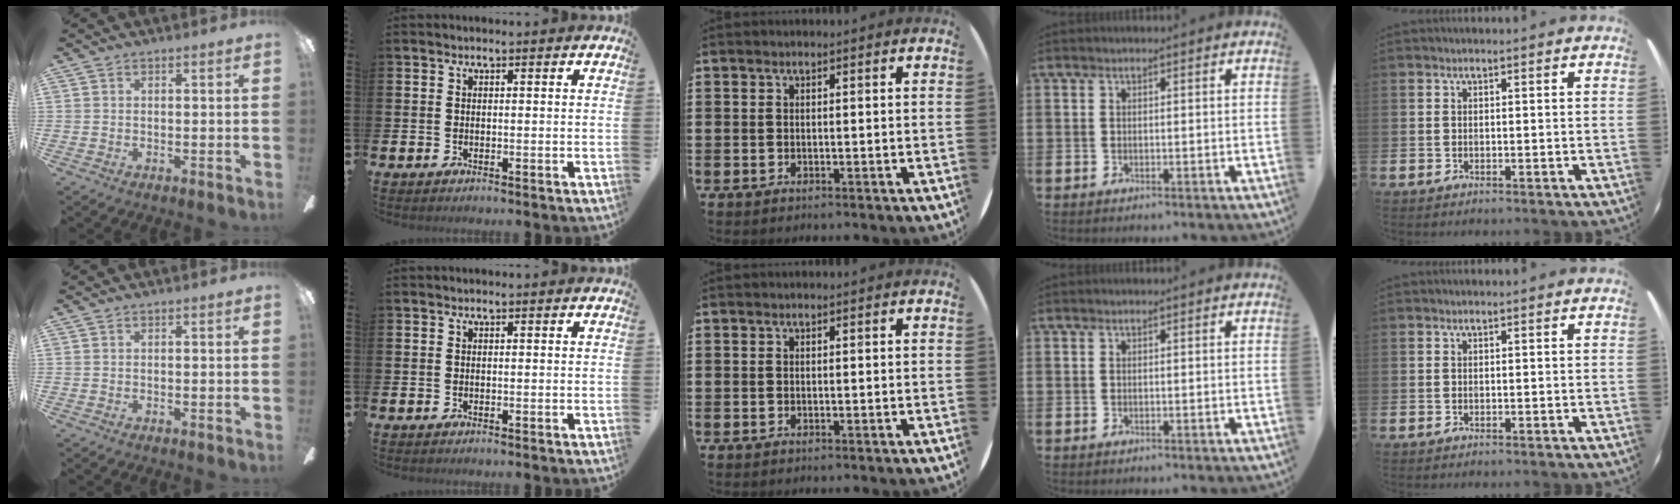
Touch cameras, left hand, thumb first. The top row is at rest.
{}